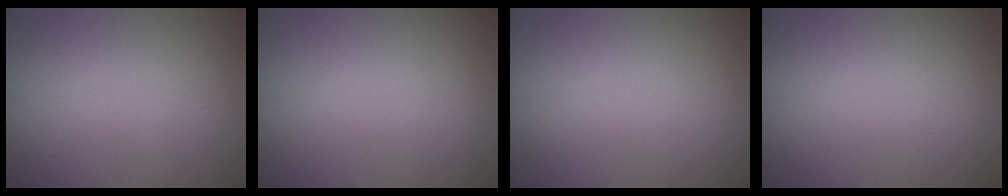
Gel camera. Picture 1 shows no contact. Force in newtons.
{"total": 0.0}
{"total": 0.0}
{"total": 0.0}